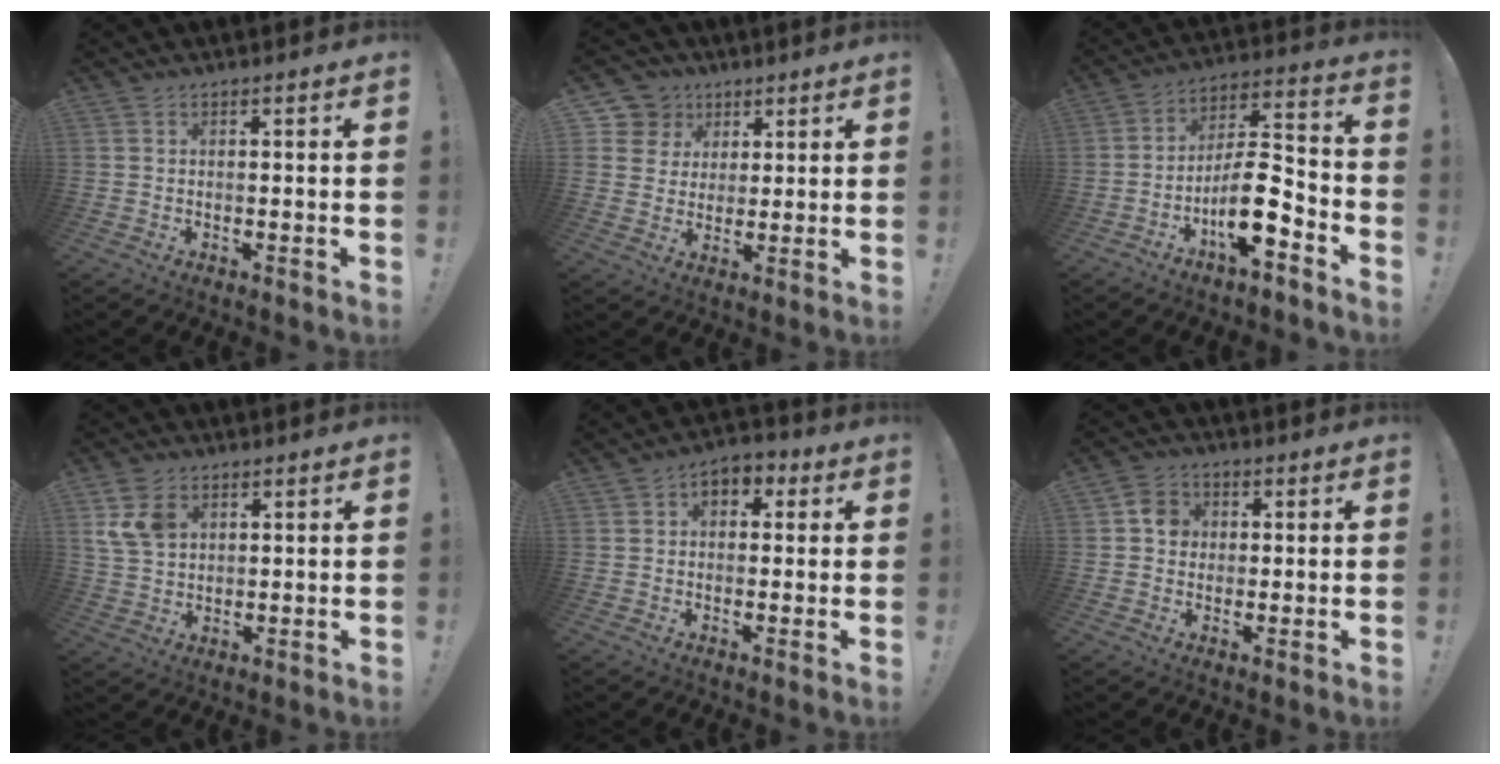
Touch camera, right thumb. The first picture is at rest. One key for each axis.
{"total": 8.2, "fx": 3.5, "fy": 7.3, "fz": 1.2, "tx": -0.013, "ty": -0.026, "tz": 0.072}
{"total": 13.7, "fx": -7.0, "fy": 5.6, "fz": 10.3, "tx": -0.182, "ty": 0.040, "tz": -0.111}
{"total": 7.9, "fx": 3.3, "fy": 5.7, "fz": 4.4, "tx": -0.082, "ty": 0.000, "tz": 0.066}
{"total": 4.9, "fx": 1.1, "fy": 3.7, "fz": 3.1, "tx": -0.045, "ty": 0.003, "tz": 0.020}
{"total": 6.1, "fx": 0.7, "fy": 5.4, "fz": 2.7, "tx": -0.035, "ty": 0.011, "tz": 0.014}